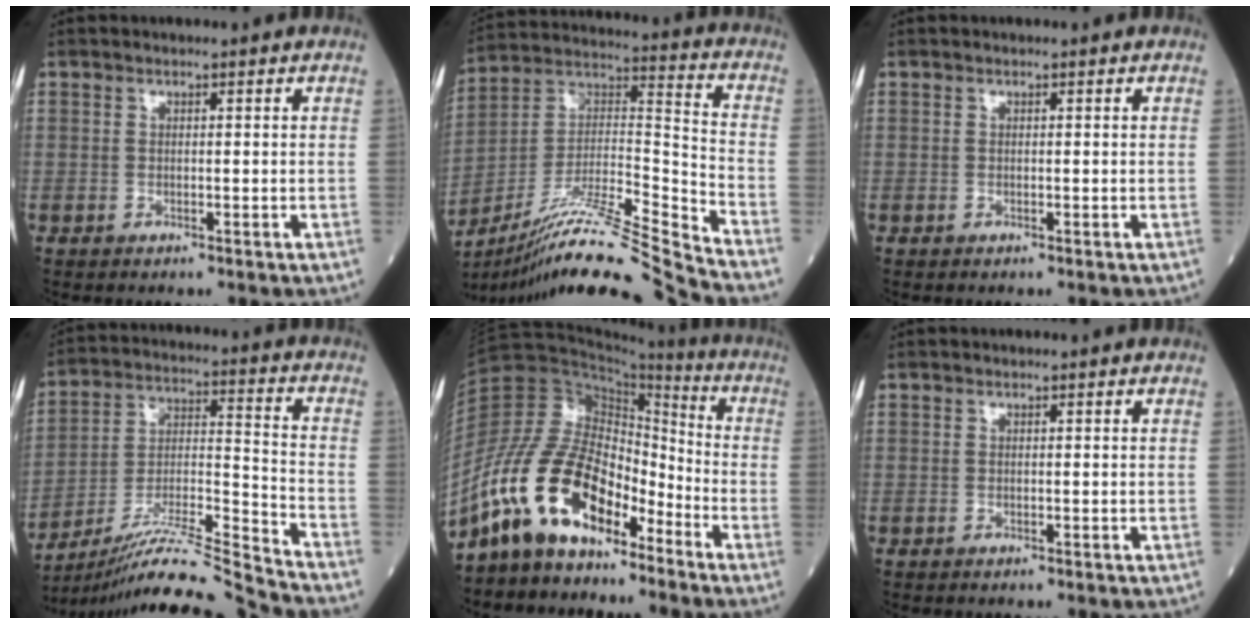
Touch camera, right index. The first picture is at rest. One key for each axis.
{"total": 22.5, "fx": -19.7, "fy": -2.4, "fz": 10.5, "tx": -0.200, "ty": -0.007, "tz": -0.345}
{"total": 0.0}
{"total": 18.3, "fx": -17.0, "fy": -3.1, "fz": 6.1, "tx": -0.112, "ty": 0.003, "tz": -0.295}
{"total": 14.6, "fx": -10.2, "fy": 6.4, "fz": 8.2, "tx": -0.176, "ty": 0.035, "tz": -0.193}
{"total": 0.0}